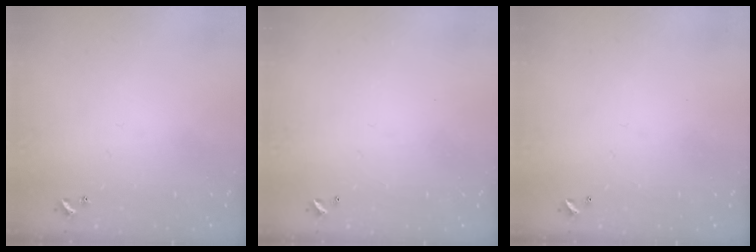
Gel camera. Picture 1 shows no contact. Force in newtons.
{"total": 2.9, "press": 2.9, "slide": 0.1}
{"total": 2.8, "press": 2.8, "slide": 0.1}